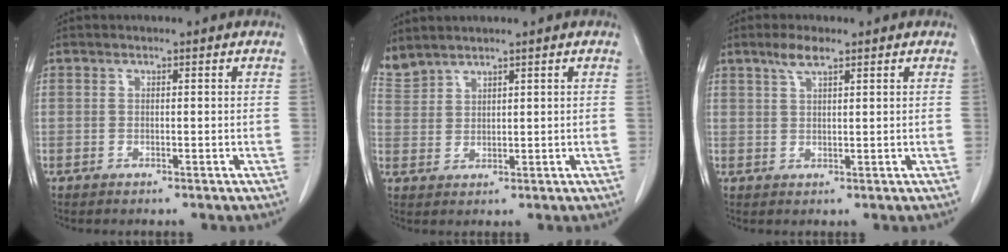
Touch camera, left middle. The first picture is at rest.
{"total": 3.1, "force": [3.1, 0.1, 0.1], "torque": [-0.014, 0.011, 0.075]}
{"total": 3.1, "force": [2.1, 0.5, 2.2], "torque": [-0.049, 0.004, 0.043]}